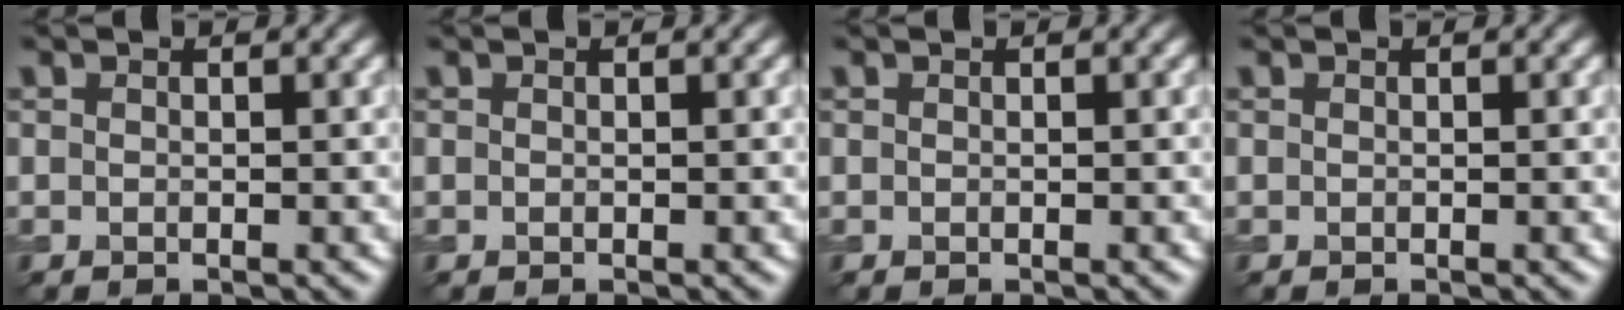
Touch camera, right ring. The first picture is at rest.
{"total": 0.0}
{"total": 0.0}
{"total": 0.0}